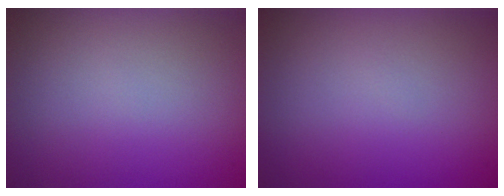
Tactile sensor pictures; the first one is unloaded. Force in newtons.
{"total": 0.0}